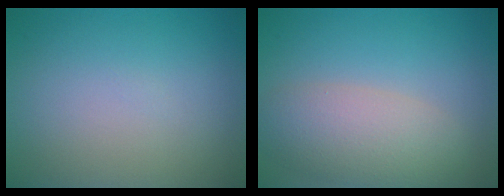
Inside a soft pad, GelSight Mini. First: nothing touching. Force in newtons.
{"total": 5.3, "press": 5.3, "slide": 0.5}